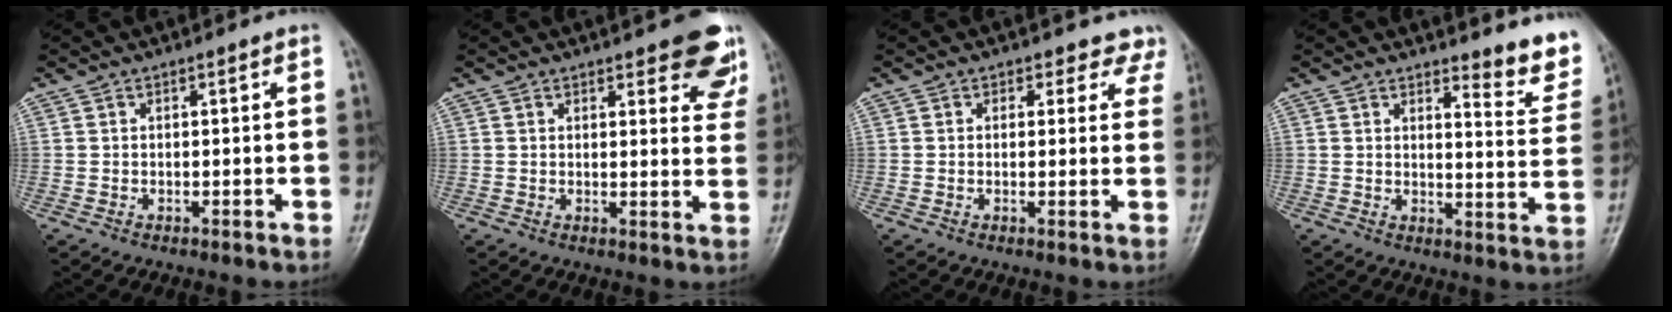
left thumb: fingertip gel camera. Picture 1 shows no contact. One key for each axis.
{"total": 9.4, "fx": 6.6, "fy": 3.3, "fz": 5.8, "tx": -0.029, "ty": -0.034, "tz": 0.068}
{"total": 4.8, "fx": 3.9, "fy": 2.9, "fz": -0.1, "tx": 0.045, "ty": -0.015, "tz": 0.018}
{"total": 8.4, "fx": 7.2, "fy": 2.2, "fz": 3.7, "tx": -0.017, "ty": -0.066, "tz": 0.077}